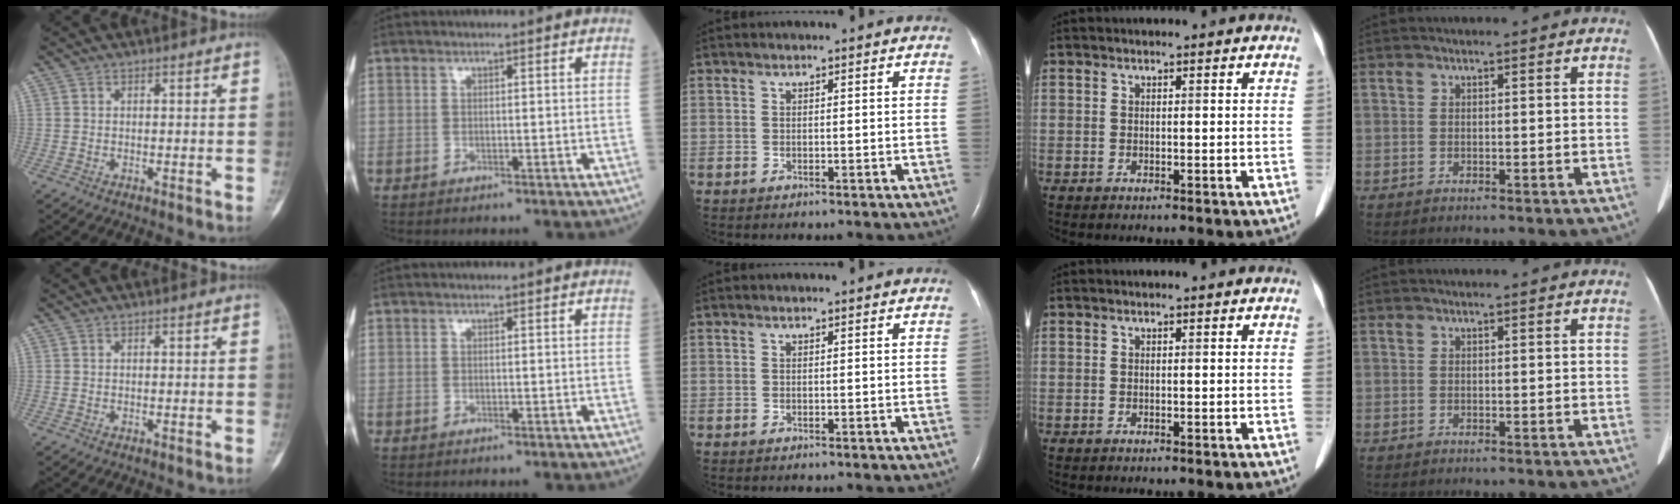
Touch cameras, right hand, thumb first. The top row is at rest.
{}